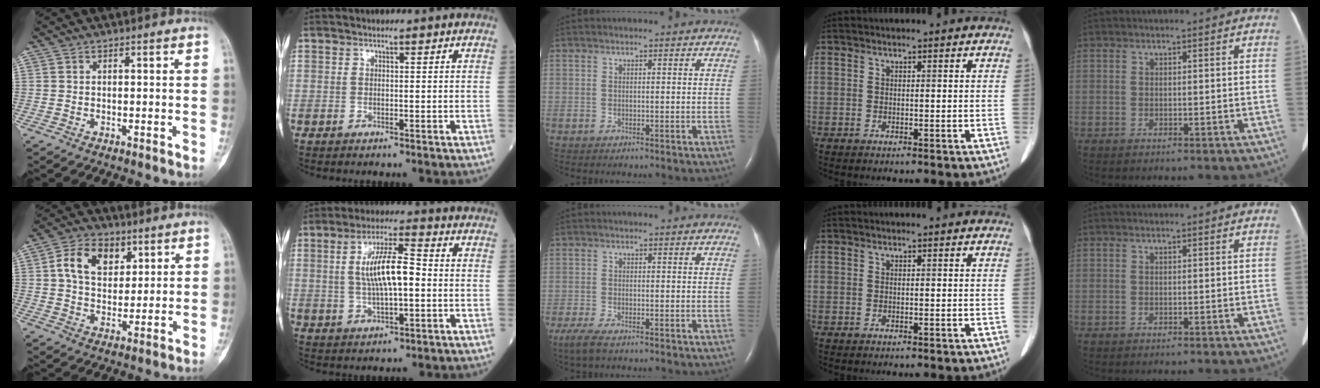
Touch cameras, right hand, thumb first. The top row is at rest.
{"thumb": {"total": 10.3, "force": [3.7, 7.1, 6.5], "torque": [-0.080, -0.008, 0.064]}, "index": {"total": 9.5, "force": [0.5, 2.4, 9.2], "torque": [-0.173, 0.015, 0.009]}, "middle": {"total": 3.9, "force": [-2.7, 0.9, 2.6], "torque": [-0.060, -0.013, -0.046]}}